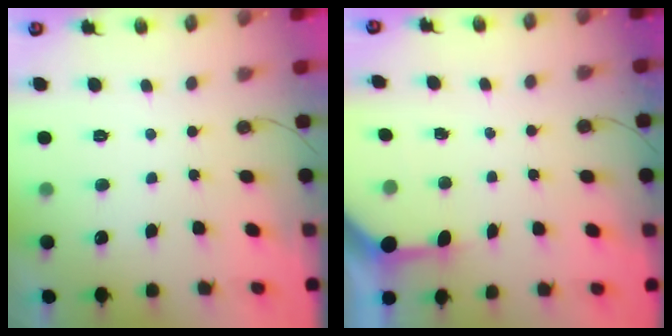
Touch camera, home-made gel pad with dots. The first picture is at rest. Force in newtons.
{"total": 3.4, "press": 3.4, "slide": 0.3}